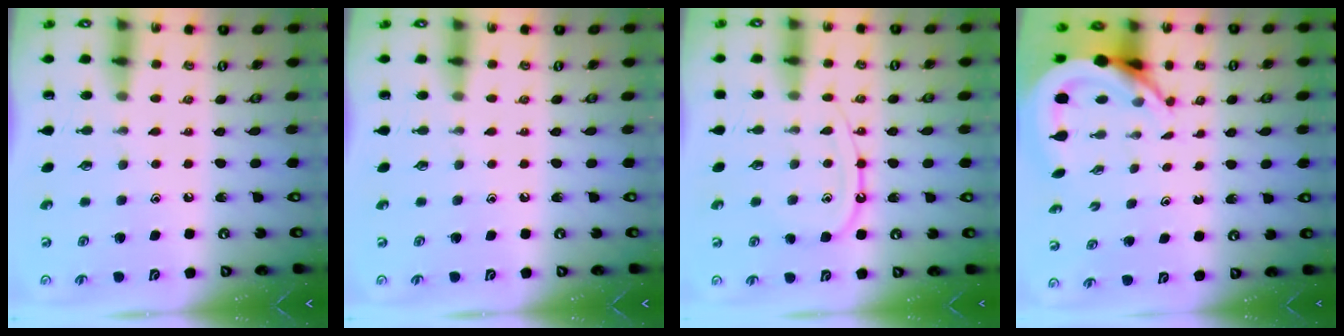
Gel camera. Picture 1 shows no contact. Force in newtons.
{"total": 0.0}
{"total": 10.7, "press": 10.7, "slide": 1.0}
{"total": 6.3, "press": 6.3, "slide": 0.9}